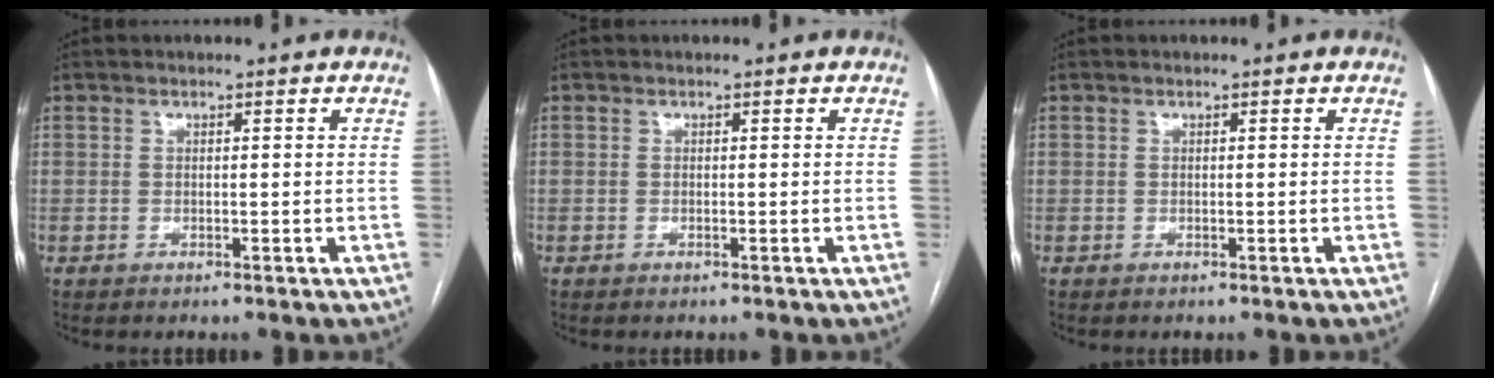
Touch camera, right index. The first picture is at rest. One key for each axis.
{"total": 0.0}
{"total": 0.0}